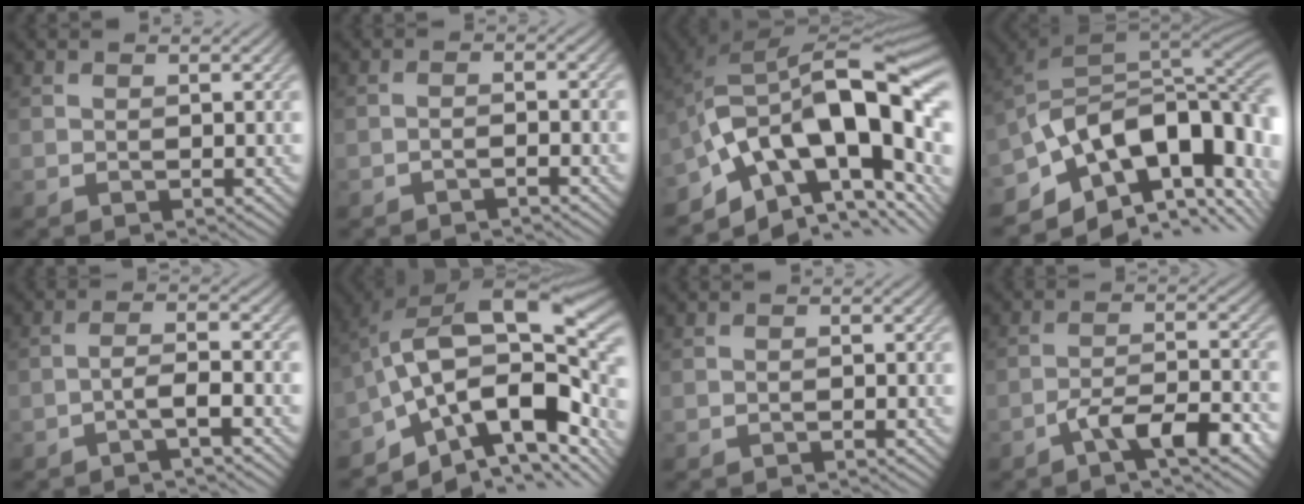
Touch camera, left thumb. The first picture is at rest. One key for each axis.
{"total": 1.7, "fx": -1.2, "fy": 0.2, "fz": 1.1, "tx": -0.020, "ty": 0.007, "tz": -0.027}
{"total": 17.1, "fx": -3.0, "fy": 9.8, "fz": 13.7, "tx": -0.236, "ty": 0.004, "tz": -0.048}
{"total": 15.7, "fx": -5.2, "fy": 9.0, "fz": 11.8, "tx": -0.214, "ty": 0.000, "tz": -0.089}
{"total": 3.7, "fx": -2.1, "fy": 0.6, "fz": 3.0, "tx": -0.052, "ty": 0.013, "tz": -0.054}
{"total": 15.6, "fx": -3.4, "fy": 8.5, "fz": 12.6, "tx": -0.219, "ty": -0.001, "tz": -0.054}
{"total": 0.5, "fx": -0.4, "fy": 0.1, "fz": 0.4, "tx": -0.006, "ty": 0.001, "tz": -0.007}
{"total": 7.0, "fx": -4.5, "fy": 1.8, "fz": 5.1, "tx": -0.091, "ty": 0.008, "tz": -0.081}